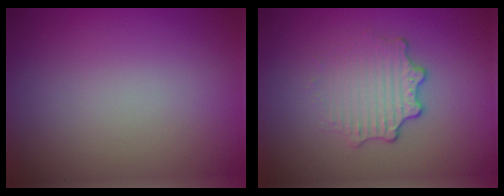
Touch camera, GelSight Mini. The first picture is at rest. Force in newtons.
{"total": 3.4, "press": 2.5, "slide": 2.2}